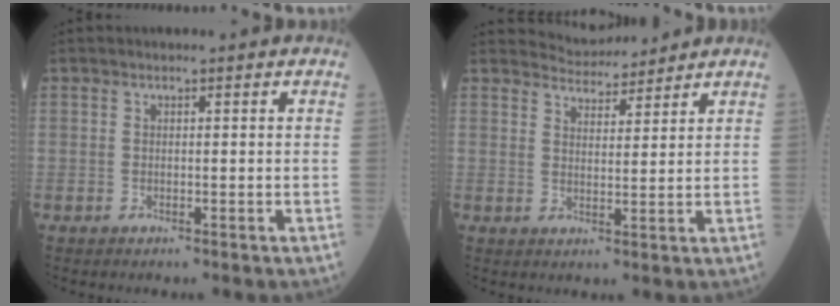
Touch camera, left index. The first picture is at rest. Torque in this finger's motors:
{"motor_torque": [0.17, -0.41, -0.14, -0.03]}